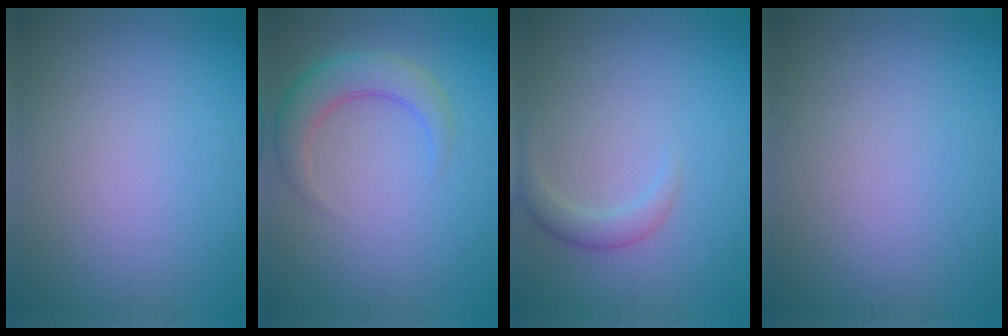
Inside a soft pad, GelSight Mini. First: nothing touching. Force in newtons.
{"total": 4.1, "press": 4.1, "slide": 0.3}
{"total": 2.0, "press": 2.0, "slide": 0.1}
{"total": 0.0}